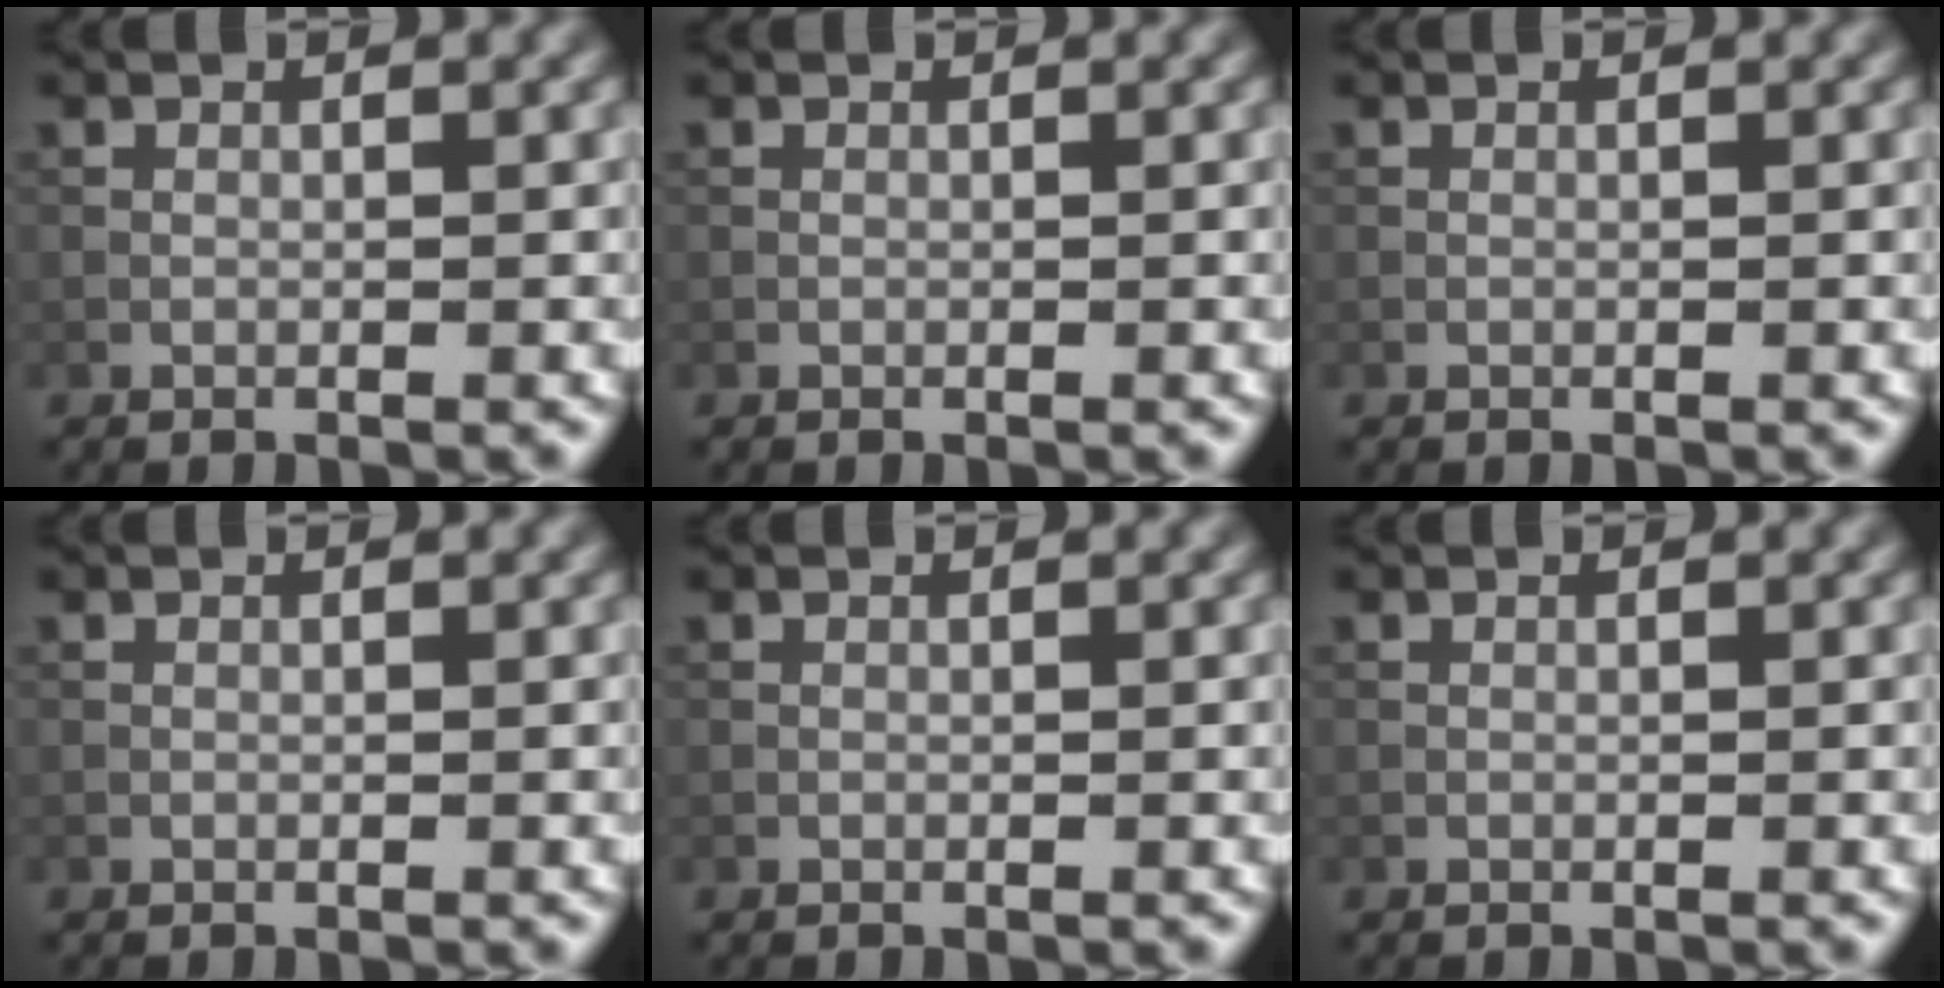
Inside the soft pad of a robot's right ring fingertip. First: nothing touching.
{"total": 0.0}
{"total": 0.0}
{"total": 0.0}
{"total": 0.0}
{"total": 0.0}